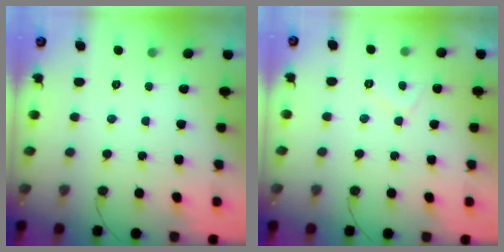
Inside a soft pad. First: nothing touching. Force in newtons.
{"total": 2.1, "press": 2.0, "slide": 0.7}